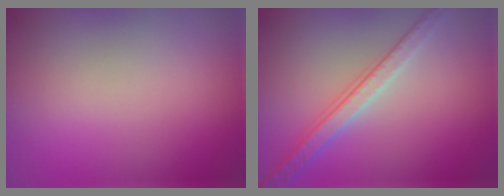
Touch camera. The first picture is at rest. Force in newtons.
{"total": 3.6, "press": 3.3, "slide": 1.6}